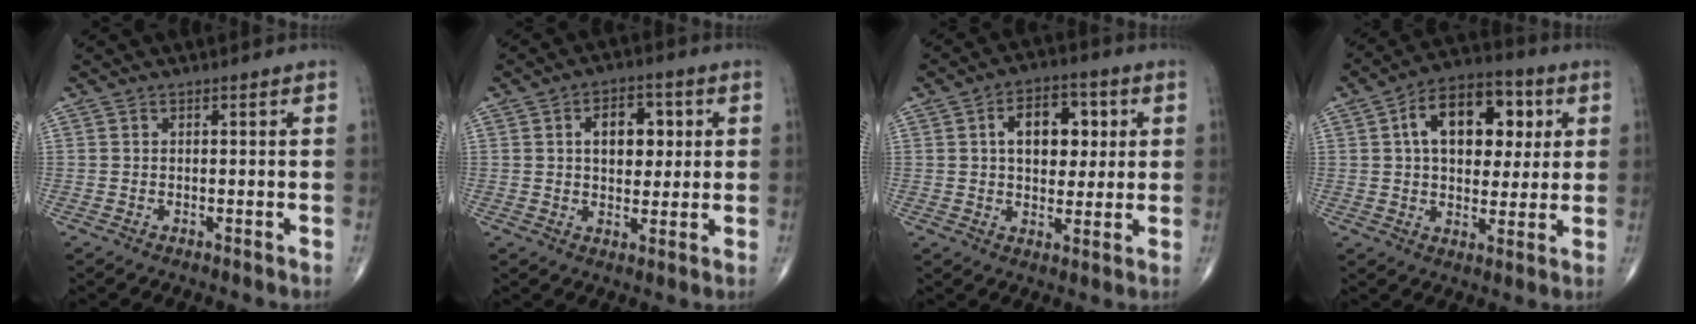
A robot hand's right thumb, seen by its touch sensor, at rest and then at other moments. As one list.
[{"total": 8.9, "force": [2.0, 5.7, 6.5], "torque": [-0.059, 0.001, 0.030]}, {"total": 11.3, "force": [2.6, 7.1, 8.4], "torque": [-0.087, 0.005, 0.039]}, {"total": 16.5, "force": [4.3, 10.3, 12.2], "torque": [-0.148, 0.010, 0.063]}]